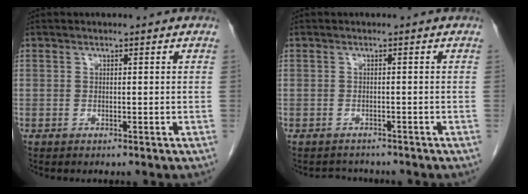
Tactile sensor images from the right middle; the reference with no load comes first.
{"total": 2.3, "force": [-2.1, 0.9, -0.2], "torque": [0.001, -0.003, -0.032]}